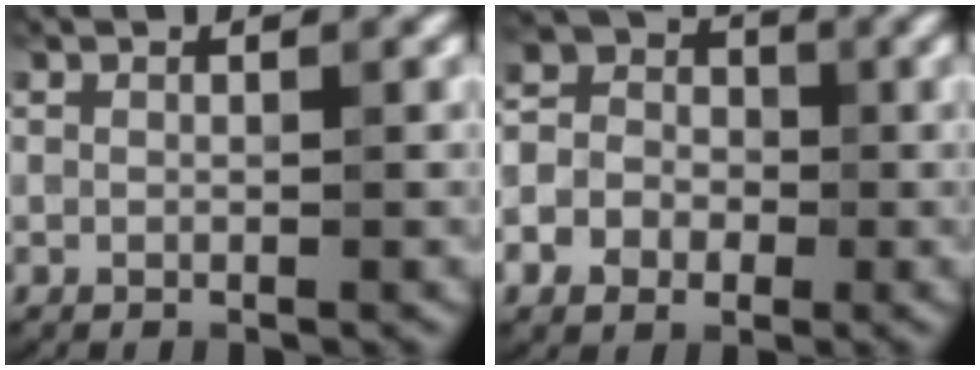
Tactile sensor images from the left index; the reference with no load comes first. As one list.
[{"total": 6.2, "force": [-2.1, 5.3, 2.4], "torque": [-0.035, -0.003, -0.055]}]